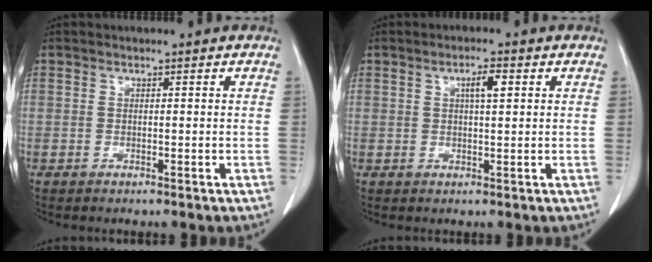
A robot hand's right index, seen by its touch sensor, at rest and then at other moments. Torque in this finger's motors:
{"motor_torque": [0.31, 0.05, 0.11, 0.04]}